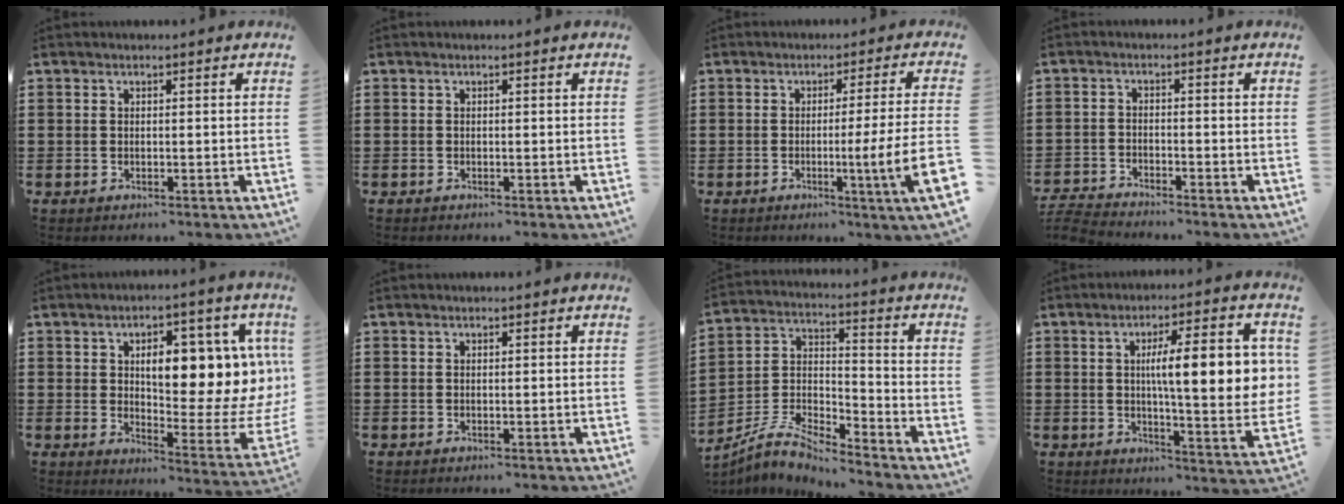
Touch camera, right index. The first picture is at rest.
{"total": 0.0}
{"total": 8.6, "force": [-1.9, -0.7, 8.3], "torque": [-0.124, -0.023, -0.036]}
{"total": 3.6, "force": [-3.6, 0.2, 0.3], "torque": [-0.022, -0.005, -0.080]}
{"total": 12.6, "force": [4.0, 5.4, 10.7], "torque": [-0.136, -0.033, 0.060]}
{"total": 0.0}
{"total": 6.6, "force": [-6.3, 0.9, 2.0], "torque": [-0.055, -0.003, -0.128]}
{"total": 12.4, "force": [2.2, 2.5, 12.0], "torque": [-0.186, 0.000, 0.028]}